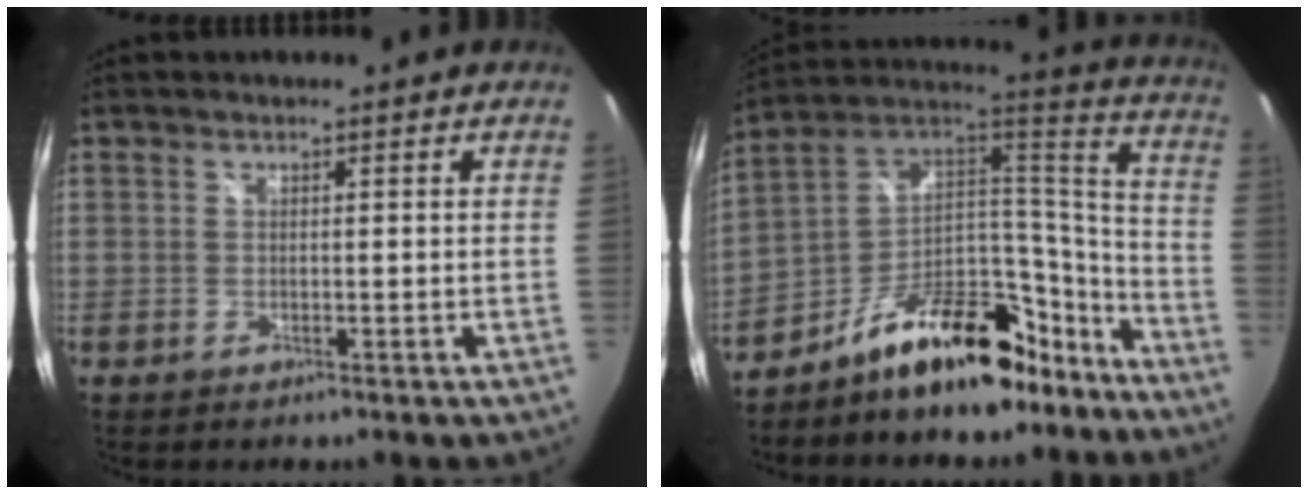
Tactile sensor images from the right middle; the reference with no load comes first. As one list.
[{"total": 20.6, "force": [-13.9, 9.8, 11.6], "torque": [-0.185, 0.055, -0.210]}]